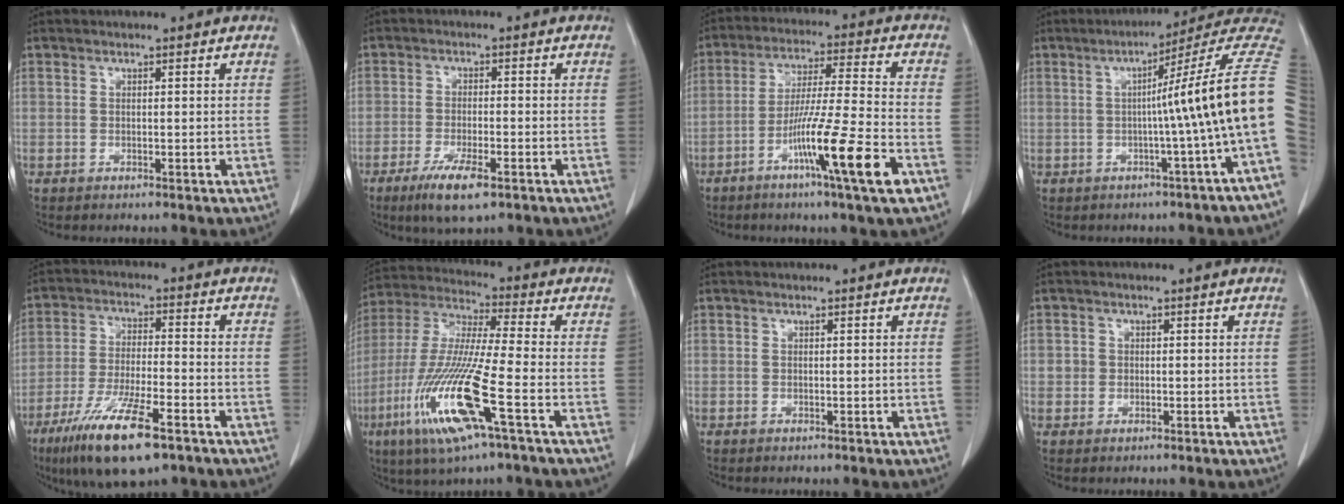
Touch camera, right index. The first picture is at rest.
{"total": 6.6, "force": [-3.9, 1.3, 5.2], "torque": [-0.100, -0.013, -0.063]}
{"total": 14.2, "force": [-6.3, -1.1, 12.6], "torque": [-0.218, -0.020, -0.109]}
{"total": 13.9, "force": [0.0, -2.4, 13.7], "torque": [-0.159, 0.023, -0.010]}
{"total": 13.3, "force": [-8.1, 2.4, 10.3], "torque": [-0.198, -0.026, -0.139]}
{"total": 16.8, "force": [-6.5, 0.7, 15.5], "torque": [-0.323, -0.023, -0.124]}
{"total": 0.0}
{"total": 1.5, "force": [0.1, 1.4, 0.4], "torque": [0.001, 0.008, 0.006]}